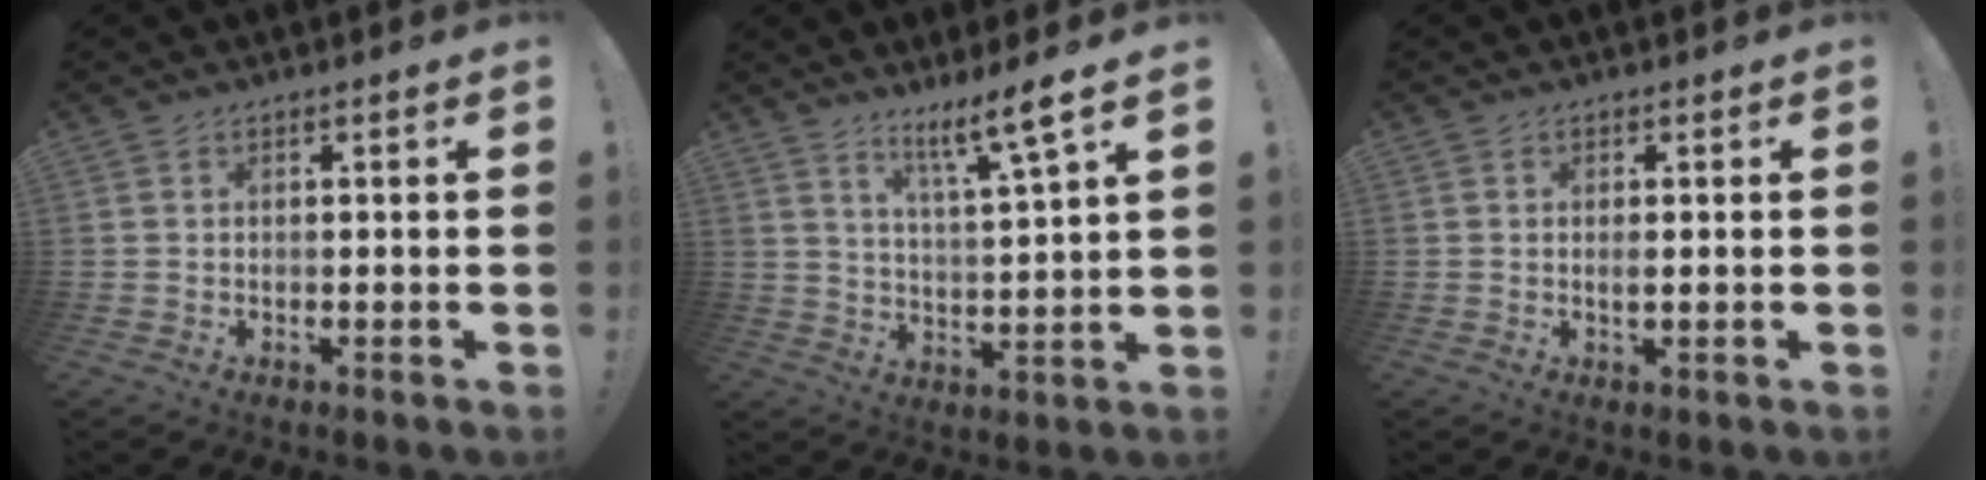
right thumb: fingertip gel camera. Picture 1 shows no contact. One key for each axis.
{"total": 9.4, "fx": 6.4, "fy": -0.2, "fz": 6.9, "tx": -0.105, "ty": -0.043, "tz": 0.097}
{"total": 1.3, "fx": 0.1, "fy": 0.2, "fz": 1.3, "tx": -0.013, "ty": -0.005, "tz": -0.002}